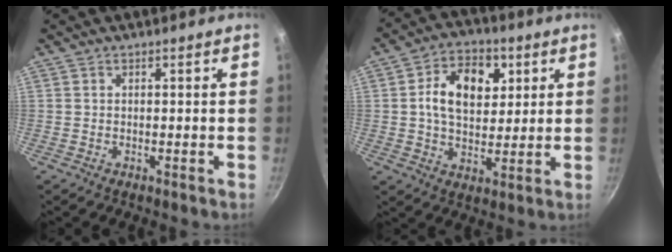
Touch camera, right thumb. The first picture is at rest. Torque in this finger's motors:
{"motor_torque": [-0.25, 0.39, 0.67, -0.20, 0.13]}